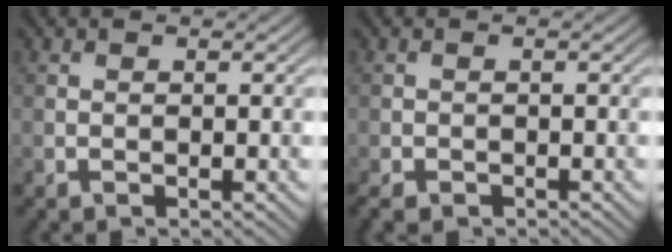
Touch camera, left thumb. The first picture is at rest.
{"total": 1.9, "force": [-1.5, 0.9, 0.8], "torque": [-0.016, -0.006, -0.028]}